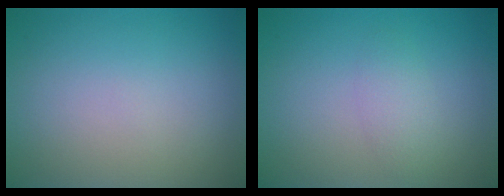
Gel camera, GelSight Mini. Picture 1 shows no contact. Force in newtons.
{"total": 1.9, "press": 1.9, "slide": 0.1}